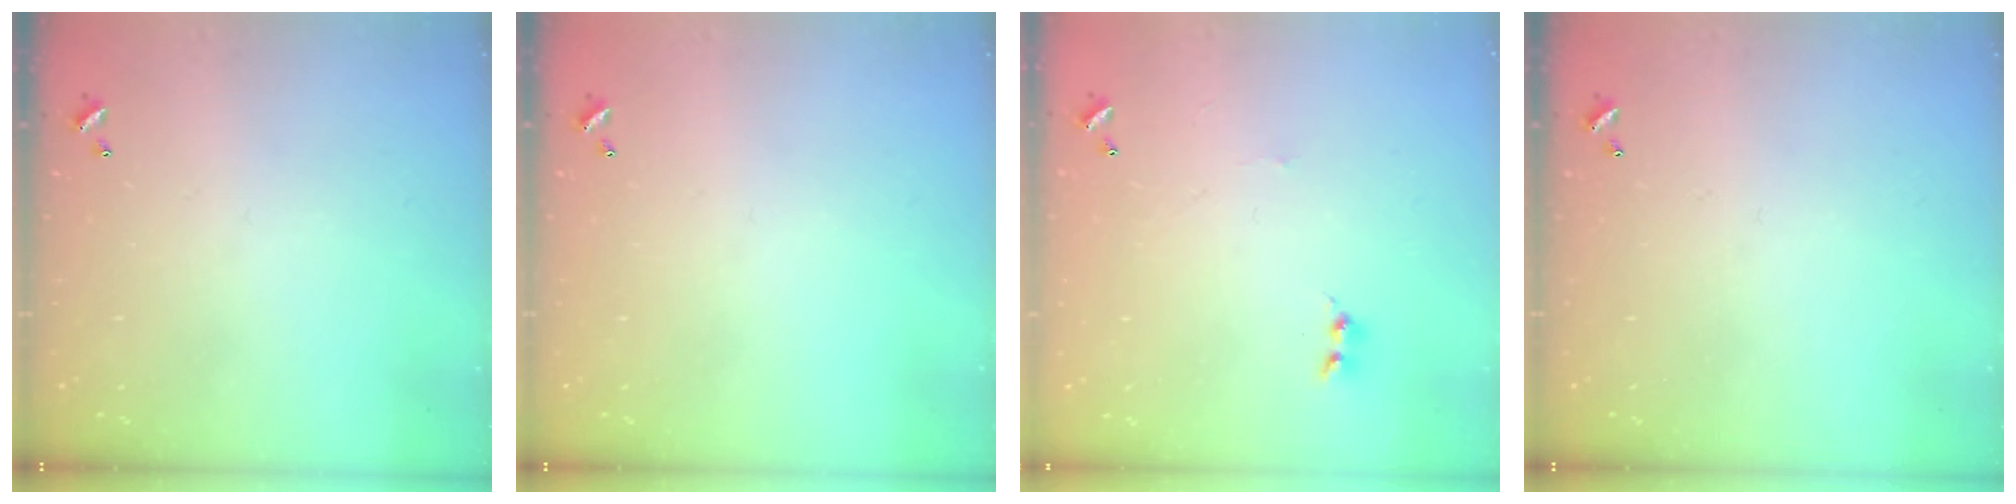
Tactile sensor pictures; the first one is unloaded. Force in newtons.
{"total": 0.0}
{"total": 0.0}
{"total": 0.0}